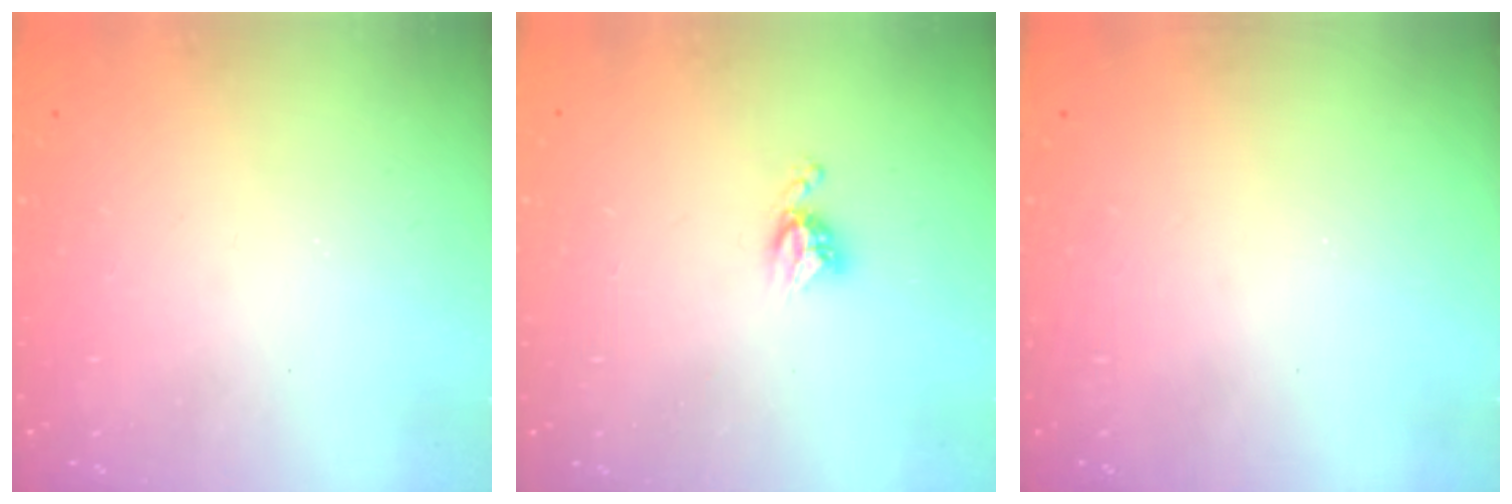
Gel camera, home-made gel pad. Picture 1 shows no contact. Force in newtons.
{"total": 5.1, "press": 5.1, "slide": 0.5}
{"total": 0.0}